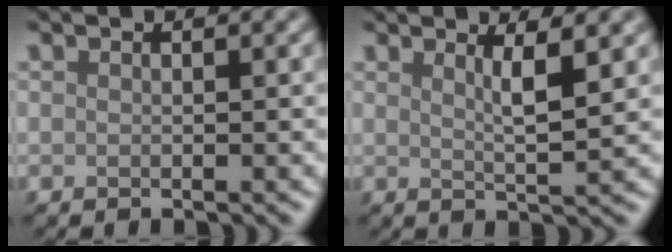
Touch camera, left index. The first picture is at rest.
{"total": 2.8, "force": [0.9, 0.5, 2.6], "torque": [-0.041, -0.008, 0.019]}